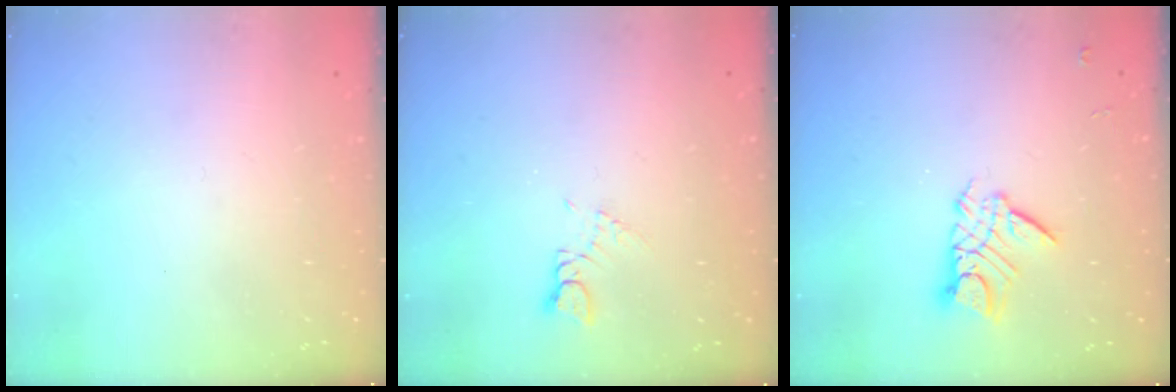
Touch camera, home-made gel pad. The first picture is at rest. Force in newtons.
{"total": 1.3, "press": 1.3, "slide": 0.2}
{"total": 10.0, "press": 10.0, "slide": 0.8}